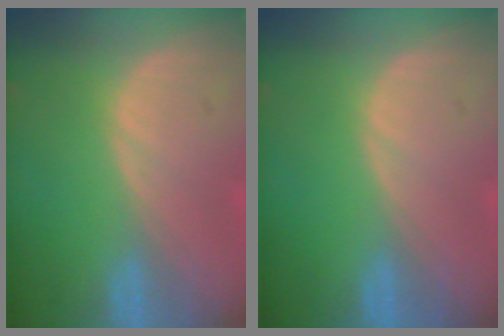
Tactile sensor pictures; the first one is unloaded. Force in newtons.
{"total": 0.0}